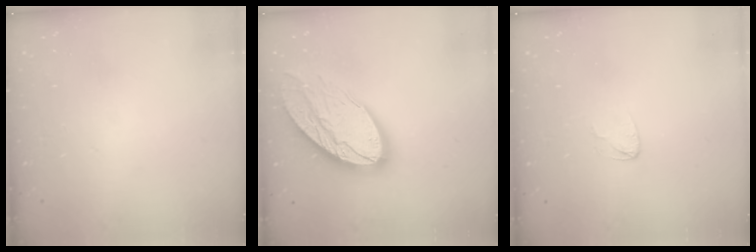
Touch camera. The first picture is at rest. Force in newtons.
{"total": 18.4, "press": 18.3, "slide": 1.4}
{"total": 3.6, "press": 3.6, "slide": 0.3}